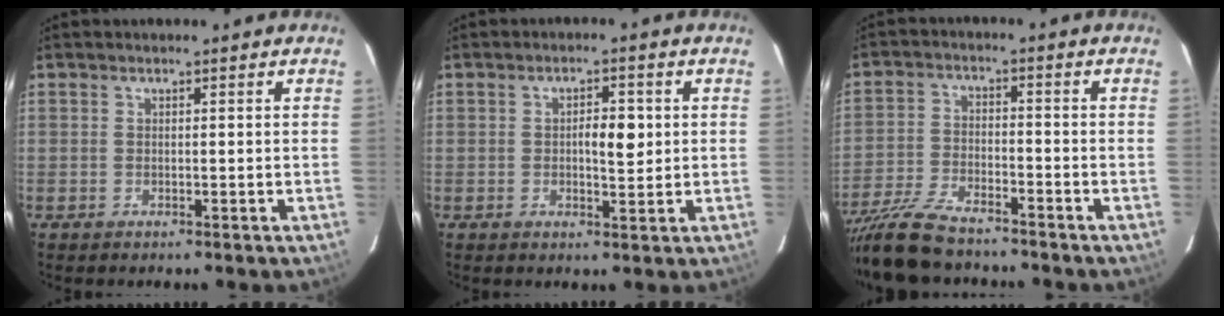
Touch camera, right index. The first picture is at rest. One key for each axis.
{"total": 4.0, "fx": 0.3, "fy": 1.5, "fz": 3.7, "tx": -0.057, "ty": 0.002, "tz": 0.007}
{"total": 9.8, "fx": -8.6, "fy": 1.9, "fz": 4.2, "tx": -0.083, "ty": -0.017, "tz": -0.151}